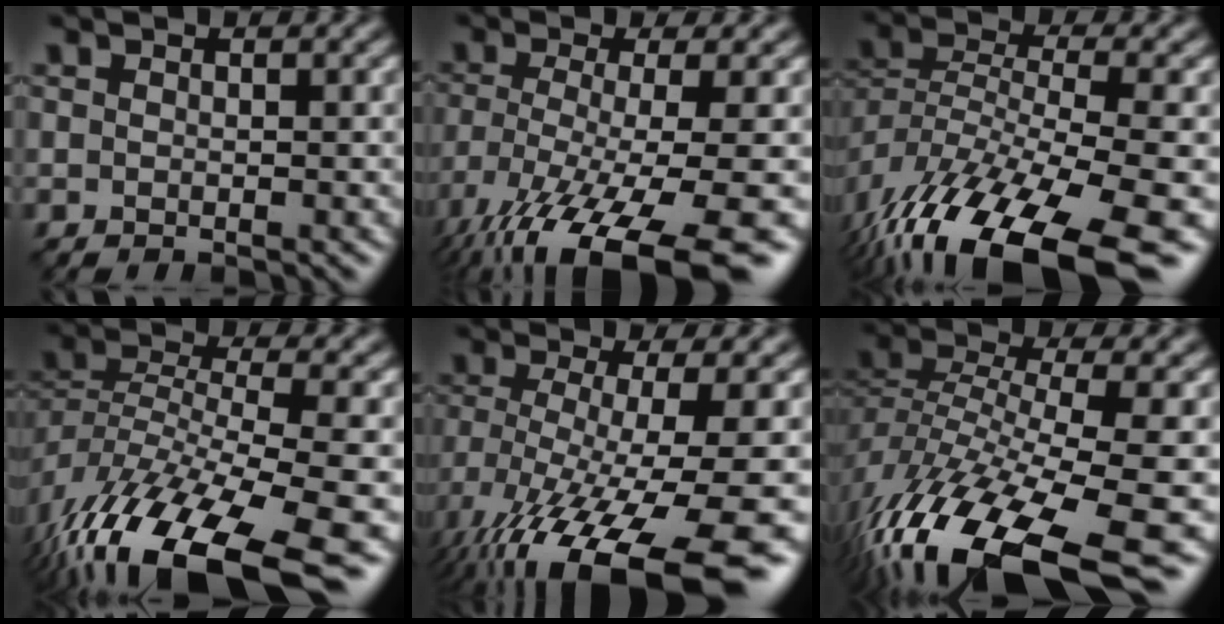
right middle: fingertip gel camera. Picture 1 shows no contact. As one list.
[{"total": 13.9, "force": [-8.5, 3.3, 10.4], "torque": [-0.204, -0.028, -0.139]}, {"total": 14.5, "force": [-9.0, 5.0, 10.2], "torque": [-0.210, -0.019, -0.144]}, {"total": 13.2, "force": [-7.8, 4.7, 9.5], "torque": [-0.189, -0.018, -0.126]}, {"total": 14.8, "force": [-7.6, 4.0, 12.0], "torque": [-0.224, -0.031, -0.115]}, {"total": 14.3, "force": [-8.5, 4.4, 10.7], "torque": [-0.221, -0.014, -0.145]}]